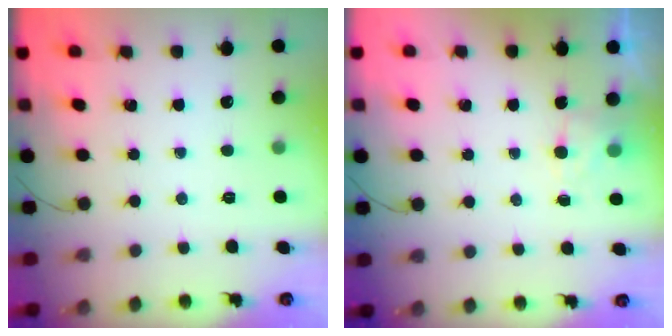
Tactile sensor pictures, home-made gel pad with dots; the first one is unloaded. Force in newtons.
{"total": 4.4, "press": 4.2, "slide": 1.2}